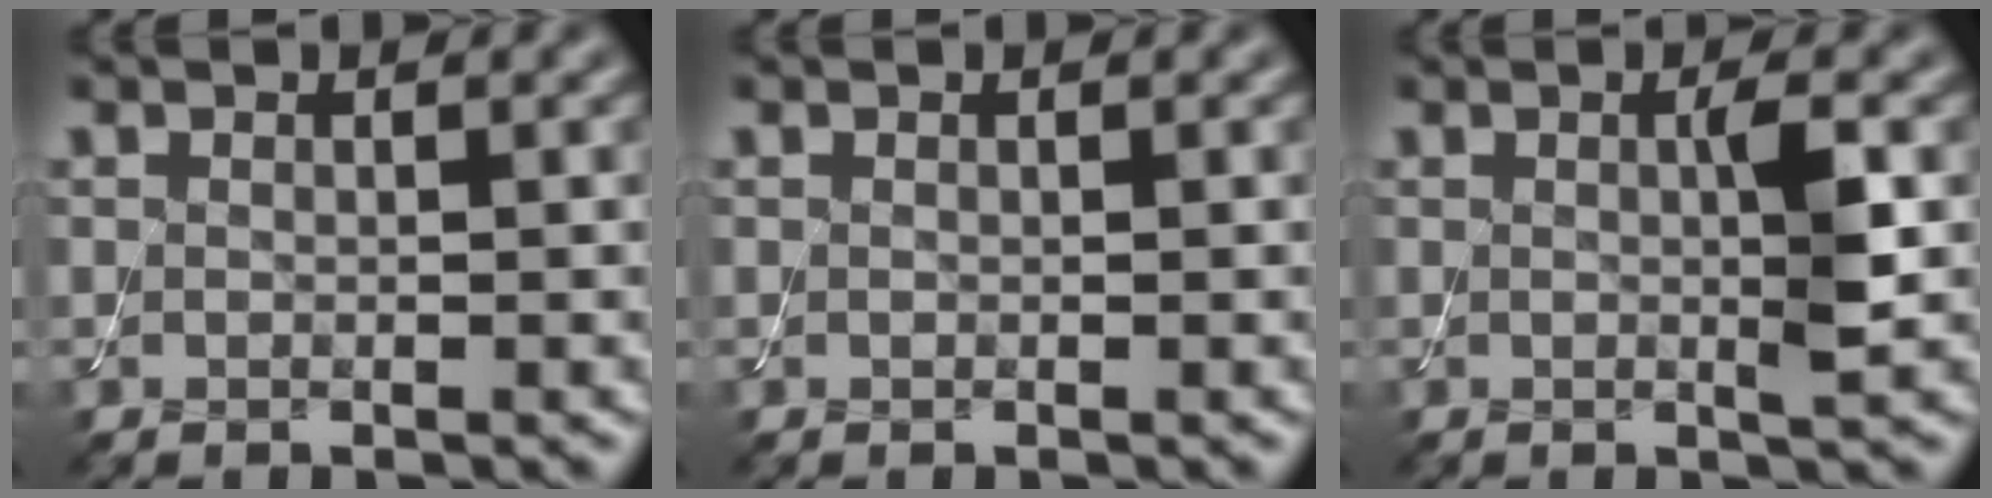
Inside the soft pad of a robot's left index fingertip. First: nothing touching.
{"total": 0.0}
{"total": 2.8, "force": [0.0, 0.2, 2.8], "torque": [-0.048, -0.005, -0.001]}